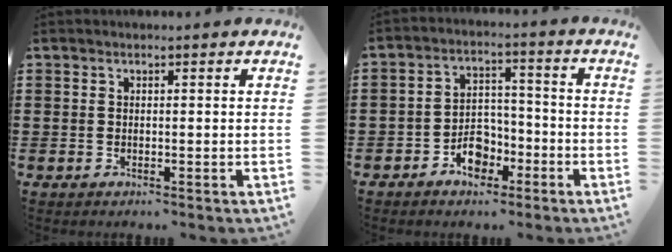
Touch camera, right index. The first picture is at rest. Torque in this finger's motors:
{"motor_torque": [0.29, 1.85, 0.11, 0.01]}